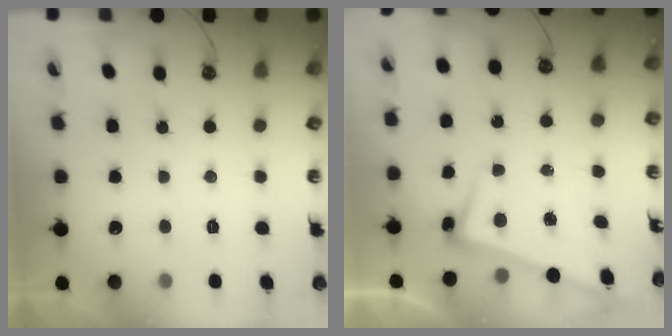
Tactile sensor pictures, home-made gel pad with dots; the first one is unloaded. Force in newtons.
{"total": 2.6, "press": 2.5, "slide": 0.9}